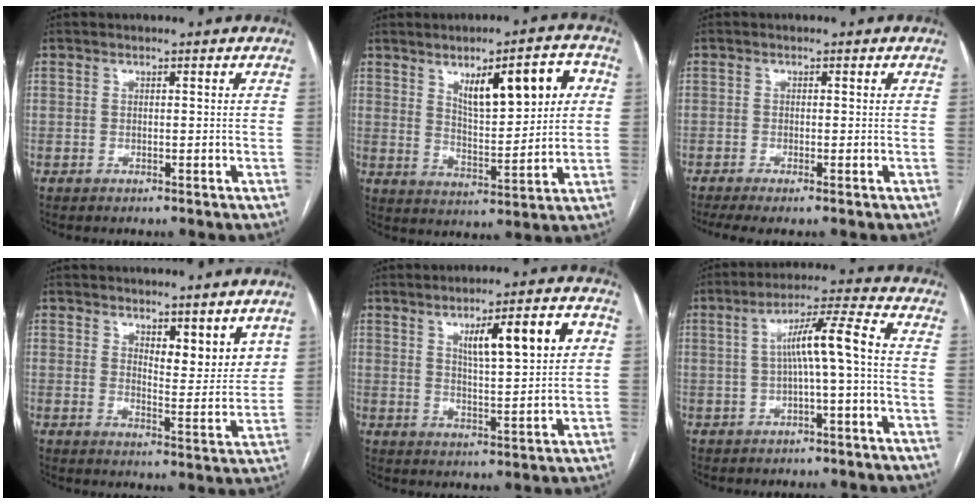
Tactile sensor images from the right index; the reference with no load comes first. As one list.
[{"total": 11.8, "force": [4.4, 3.4, 10.4], "torque": [-0.154, 0.012, 0.074]}, {"total": 3.4, "force": [-2.2, 0.2, 2.6], "torque": [-0.045, -0.009, -0.038]}, {"total": 6.4, "force": [4.4, 2.1, 4.1], "torque": [-0.055, -0.017, 0.070]}, {"total": 10.5, "force": [3.5, 1.7, 9.8], "torque": [-0.149, 0.012, 0.056]}, {"total": 7.7, "force": [-0.4, -0.1, 7.7], "torque": [-0.130, 0.028, -0.007]}]